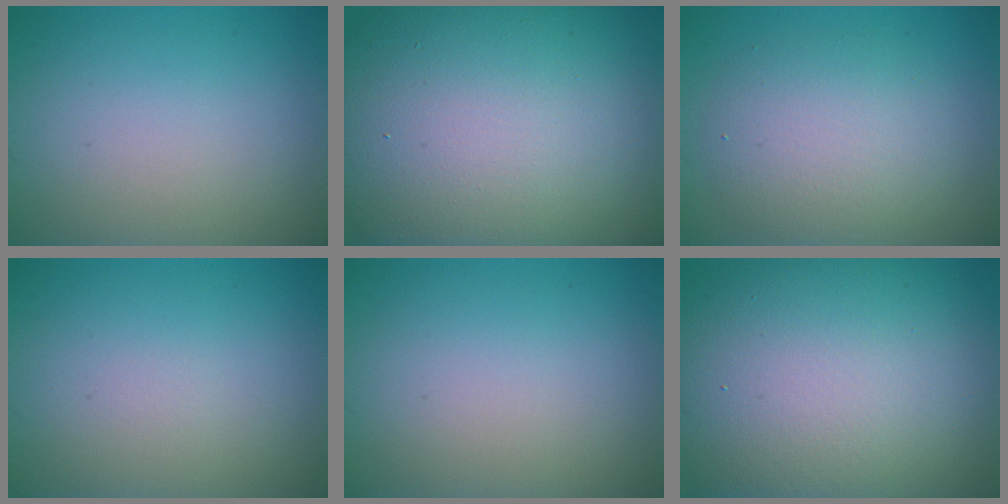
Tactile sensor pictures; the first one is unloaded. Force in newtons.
{"total": 20.5, "press": 20.5, "slide": 0.9}
{"total": 4.8, "press": 4.8, "slide": 0.1}
{"total": 0.0}
{"total": 0.0}
{"total": 16.4, "press": 16.4, "slide": 0.9}